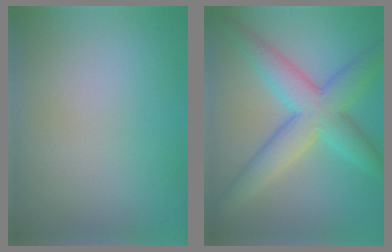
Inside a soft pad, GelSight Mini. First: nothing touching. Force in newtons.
{"total": 6.8, "press": 6.8, "slide": 0.2}